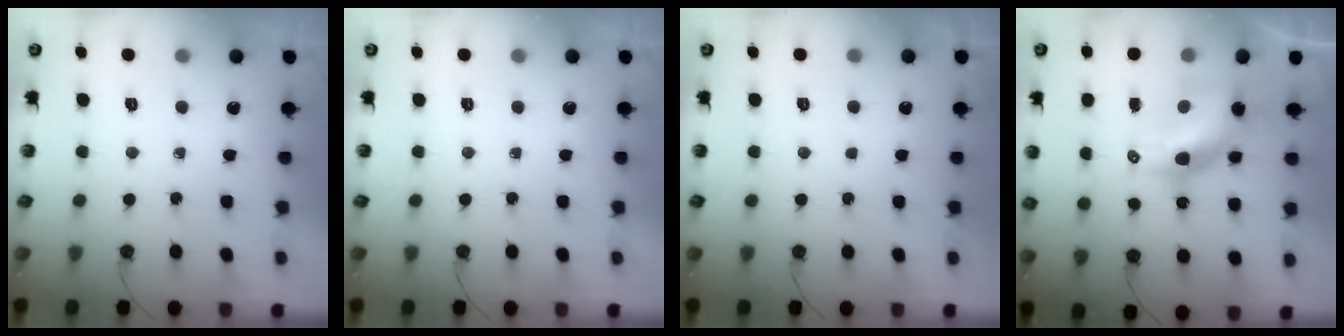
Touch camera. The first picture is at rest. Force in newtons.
{"total": 0.0}
{"total": 0.0}
{"total": 10.1, "press": 10.0, "slide": 0.9}